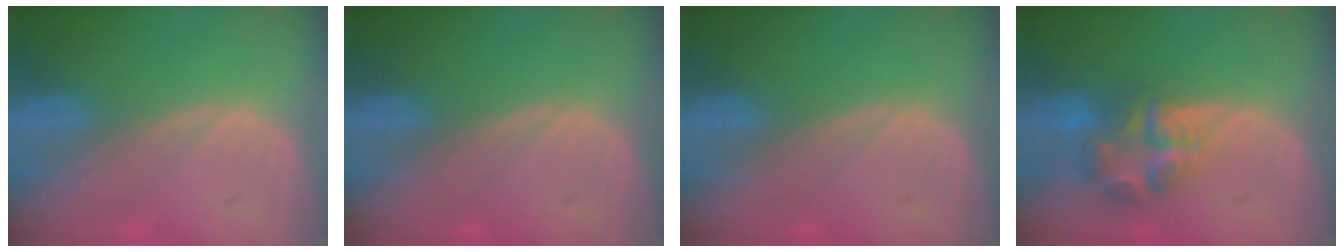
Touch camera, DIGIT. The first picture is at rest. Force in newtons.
{"total": 0.0}
{"total": 0.0}
{"total": 6.8, "press": 6.2, "slide": 2.9}